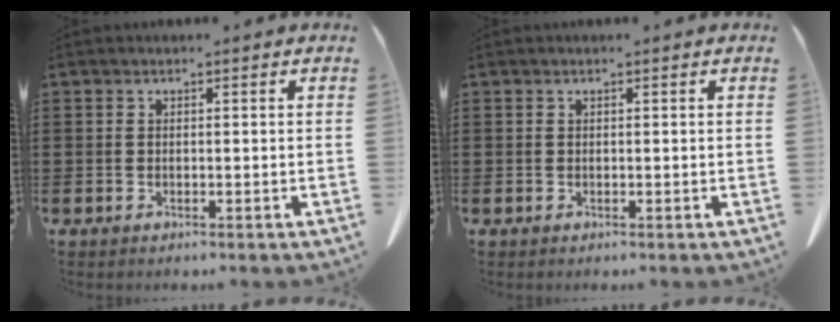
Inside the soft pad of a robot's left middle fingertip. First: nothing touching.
{"total": 0.0}